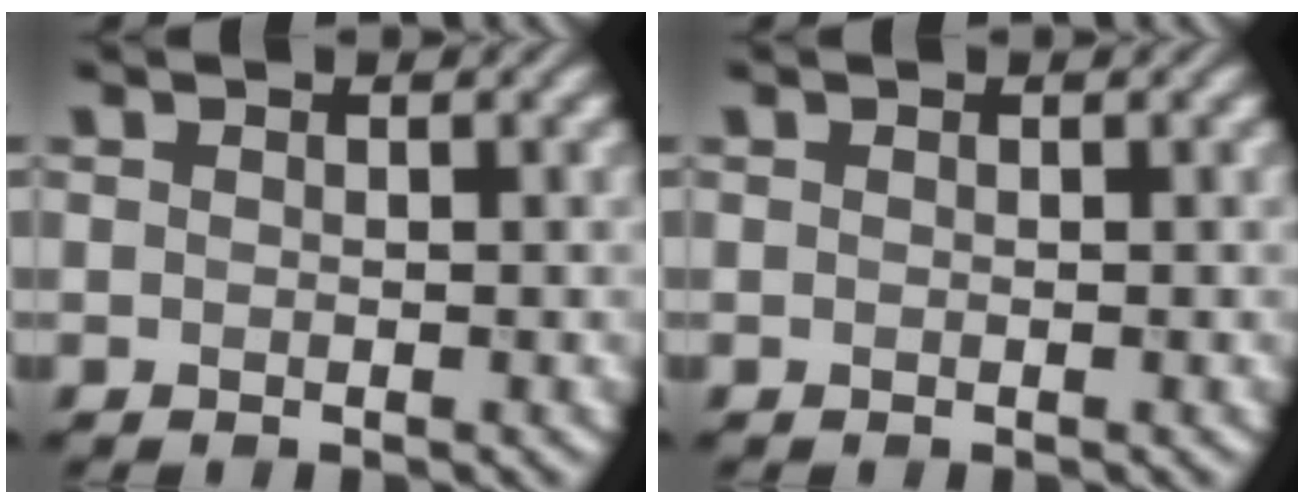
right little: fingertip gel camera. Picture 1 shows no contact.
{"total": 0.0}